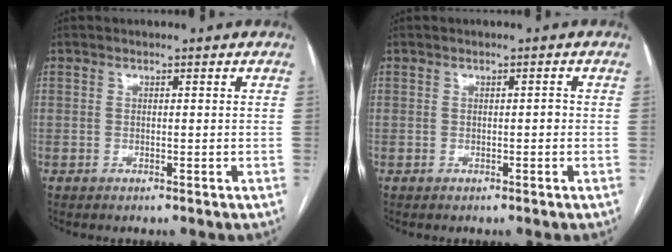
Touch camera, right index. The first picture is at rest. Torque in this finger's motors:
{"motor_torque": [0.14, 0.00, 0.08, 0.02]}